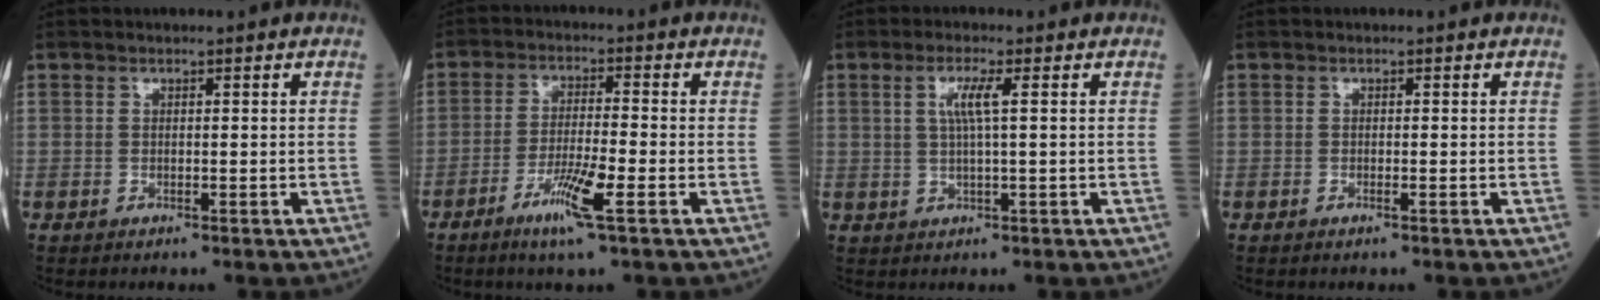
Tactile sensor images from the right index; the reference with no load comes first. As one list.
[{"total": 7.3, "force": [-3.6, -0.1, 6.3], "torque": [-0.124, -0.014, -0.069]}, {"total": 3.6, "force": [1.0, -0.2, 3.5], "torque": [-0.073, 0.003, 0.019]}, {"total": 0.8, "force": [-0.3, 0.0, 0.7], "torque": [-0.011, -0.001, -0.006]}]